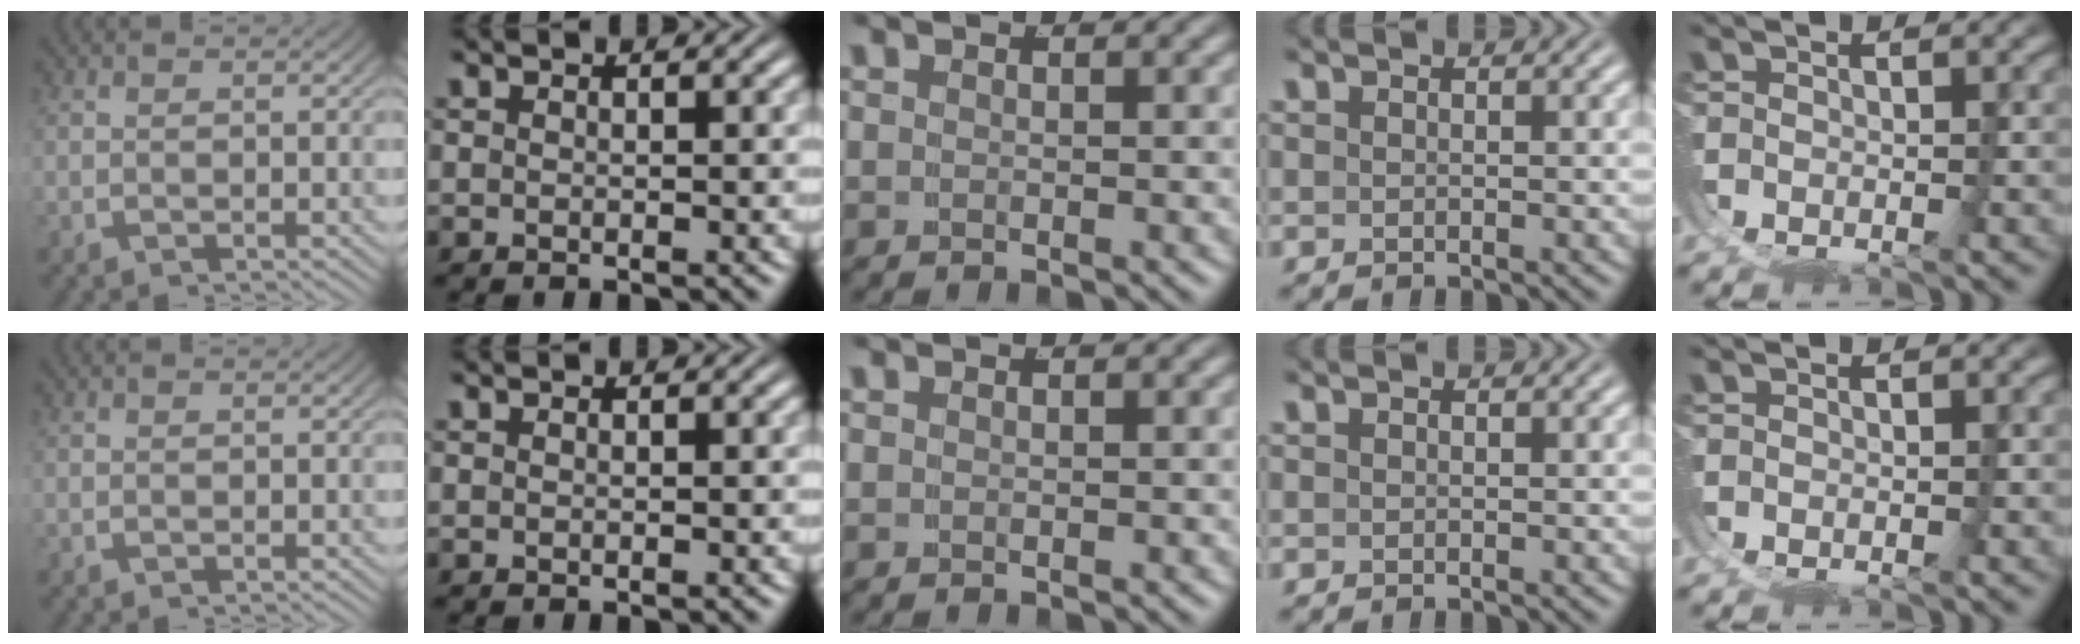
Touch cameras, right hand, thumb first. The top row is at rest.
{}